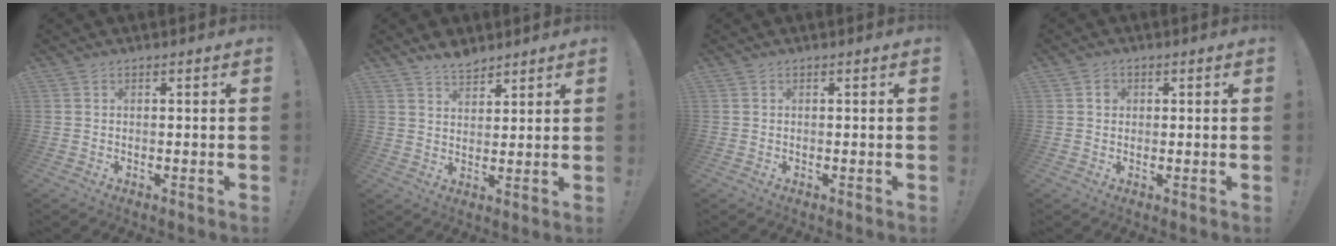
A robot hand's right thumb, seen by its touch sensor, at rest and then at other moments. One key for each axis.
{"total": 5.4, "fx": 4.7, "fy": 2.1, "fz": 1.5, "tx": -0.021, "ty": -0.032, "tz": 0.087}
{"total": 0.0}
{"total": 1.7, "fx": 0.2, "fy": 1.6, "fz": 0.7, "tx": 0.002, "ty": -0.001, "tz": 0.000}